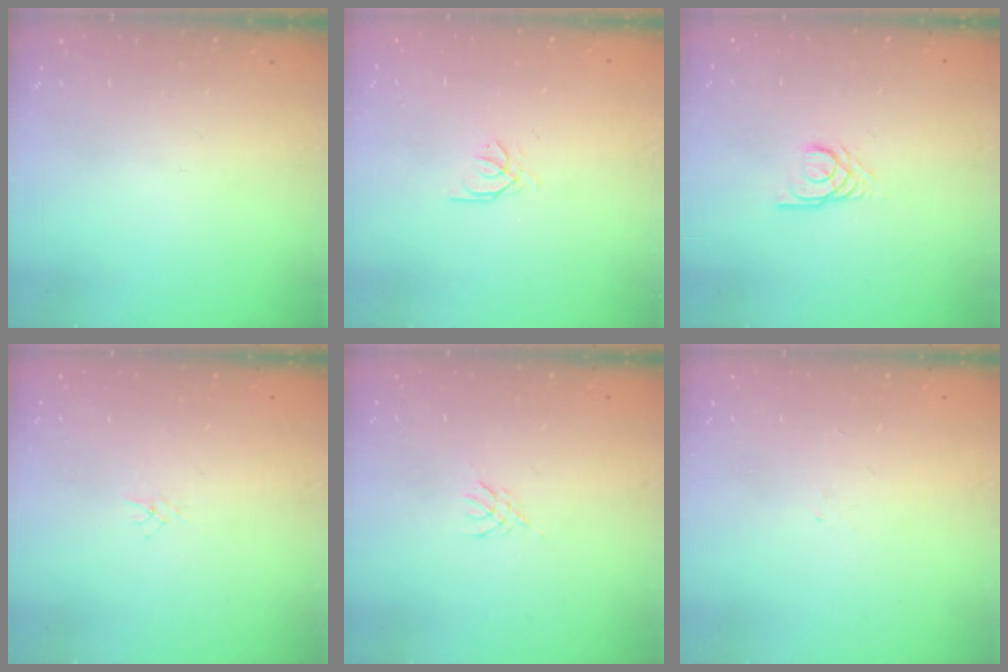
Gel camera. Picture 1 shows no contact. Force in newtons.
{"total": 0.9, "press": 0.8, "slide": 0.4}
{"total": 2.9, "press": 2.9, "slide": 0.1}
{"total": 1.9, "press": 1.9, "slide": 0.3}
{"total": 2.8, "press": 2.7, "slide": 0.6}
{"total": 1.3, "press": 1.2, "slide": 0.5}